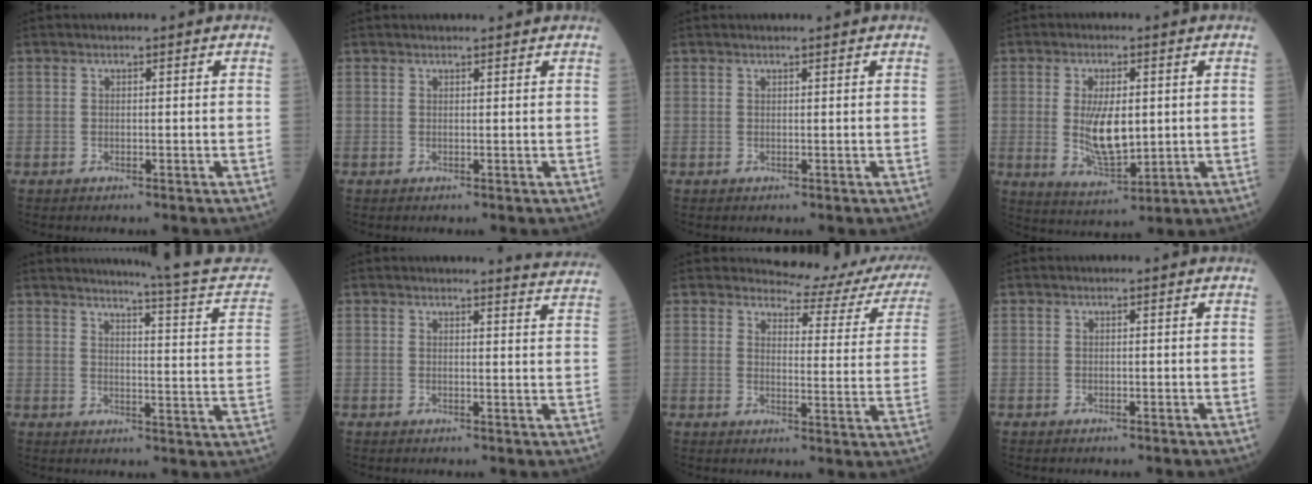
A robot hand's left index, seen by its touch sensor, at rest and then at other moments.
{"total": 2.1, "force": [2.1, 0.1, 0.4], "torque": [-0.008, 0.011, 0.025]}
{"total": 0.9, "force": [0.8, -0.1, 0.3], "torque": [-0.010, 0.000, 0.014]}
{"total": 8.2, "force": [0.4, 3.2, 7.5], "torque": [-0.149, -0.011, 0.015]}
{"total": 14.6, "force": [13.7, -0.6, 4.9], "torque": [-0.060, -0.067, 0.146]}
{"total": 5.8, "force": [5.7, -0.6, 0.2], "torque": [-0.007, -0.040, 0.045]}
{"total": 13.5, "force": [13.1, 2.7, 1.9], "torque": [0.002, -0.068, 0.123]}
{"total": 0.0}